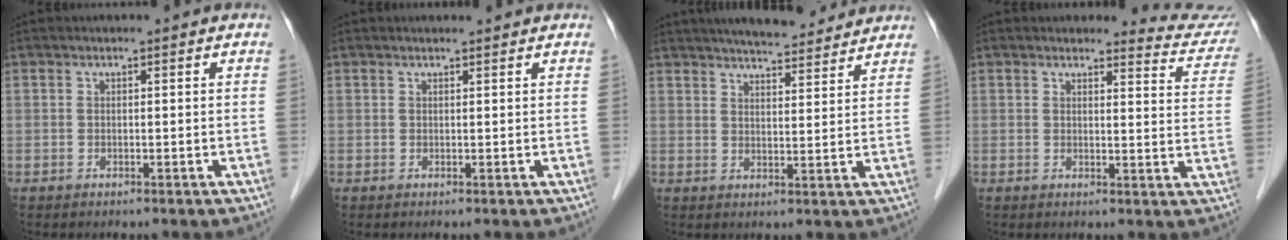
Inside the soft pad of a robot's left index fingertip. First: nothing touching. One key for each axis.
{"total": 2.0, "fx": 1.9, "fy": 0.0, "fz": 0.5, "tx": -0.009, "ty": 0.008, "tz": 0.024}
{"total": 12.1, "fx": 10.9, "fy": 2.0, "fz": 4.9, "tx": -0.069, "ty": 0.013, "tz": 0.145}
{"total": 7.0, "fx": 7.0, "fy": 0.5, "fz": -0.4, "tx": 0.014, "ty": -0.052, "tz": 0.055}